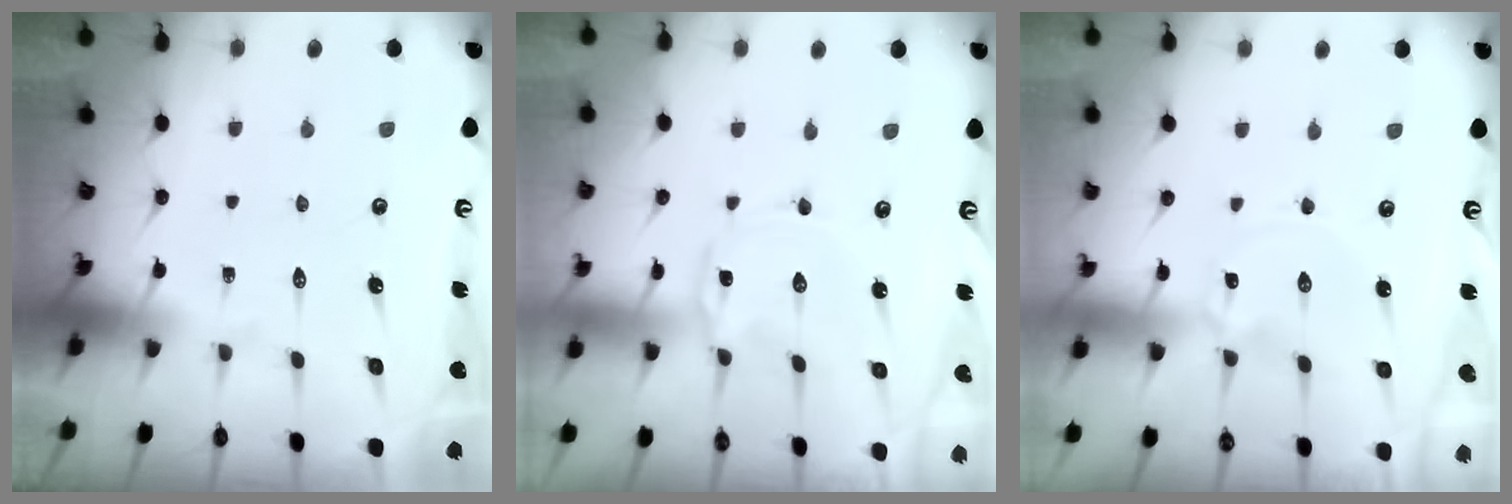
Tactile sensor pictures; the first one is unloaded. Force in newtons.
{"total": 1.0, "press": 1.0, "slide": 0.2}
{"total": 0.0}